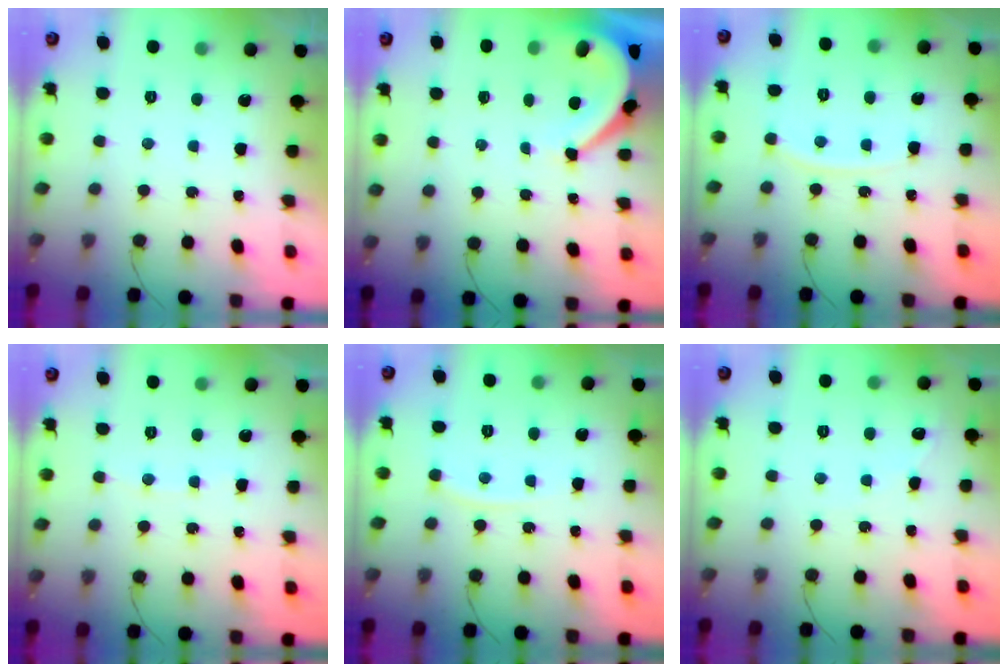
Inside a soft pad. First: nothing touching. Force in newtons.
{"total": 5.3, "press": 5.2, "slide": 0.6}
{"total": 5.4, "press": 5.4, "slide": 0.7}
{"total": 3.0, "press": 2.9, "slide": 0.4}
{"total": 4.3, "press": 4.2, "slide": 0.6}
{"total": 3.3, "press": 3.3, "slide": 0.4}